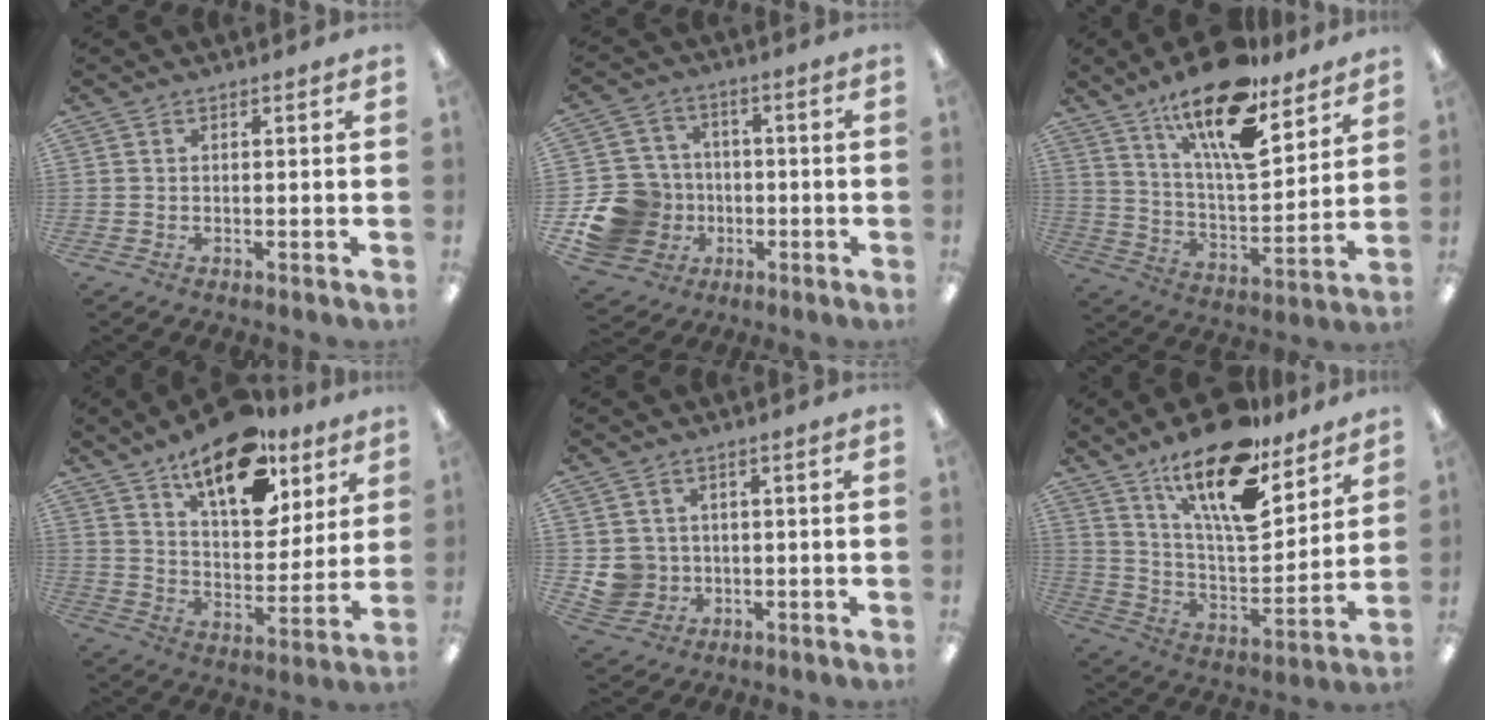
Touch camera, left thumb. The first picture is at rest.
{"total": 15.1, "force": [-4.6, 13.2, 5.6], "torque": [-0.112, 0.036, -0.071]}
{"total": 20.2, "force": [14.2, 6.5, 12.7], "torque": [-0.219, -0.083, 0.240]}
{"total": 18.2, "force": [12.2, 8.6, 10.4], "torque": [-0.152, -0.069, 0.209]}
{"total": 5.5, "force": [0.4, 5.4, 0.7], "torque": [-0.028, 0.005, 0.015]}
{"total": 20.4, "force": [14.1, 7.4, 12.8], "torque": [-0.220, -0.089, 0.241]}